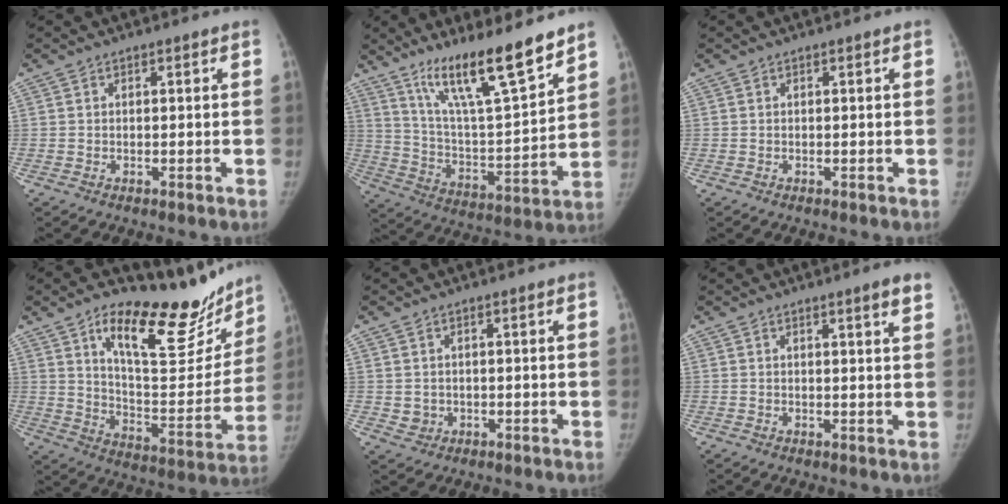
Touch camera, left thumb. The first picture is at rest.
{"total": 18.0, "force": [13.3, 2.8, 11.8], "torque": [-0.173, -0.083, 0.237]}
{"total": 0.0}
{"total": 23.1, "force": [16.5, 8.6, 13.8], "torque": [-0.138, -0.097, 0.255]}
{"total": 2.2, "force": [0.1, 2.1, 0.7], "torque": [-0.008, -0.001, 0.010]}
{"total": 3.1, "force": [2.1, 0.1, 2.3], "torque": [-0.029, -0.012, 0.028]}